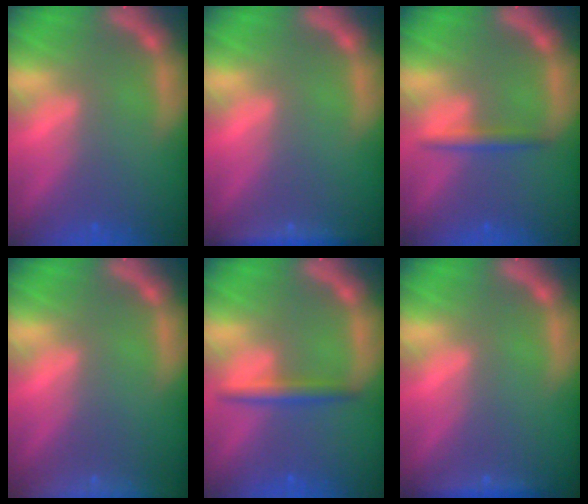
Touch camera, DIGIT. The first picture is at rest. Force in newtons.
{"total": 2.9}
{"total": 1.9}
{"total": 9.0}
{"total": 2.5}
{"total": 1.9}